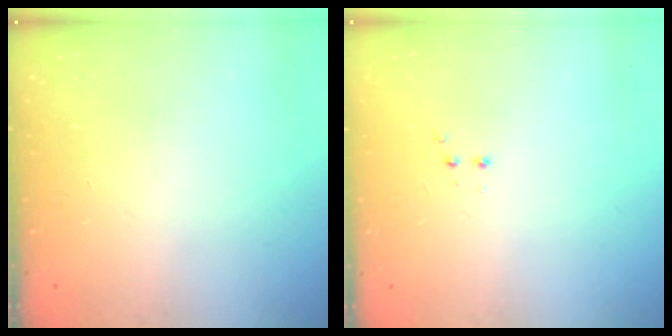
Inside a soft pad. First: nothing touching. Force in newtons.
{"total": 2.8, "press": 2.8, "slide": 0.6}